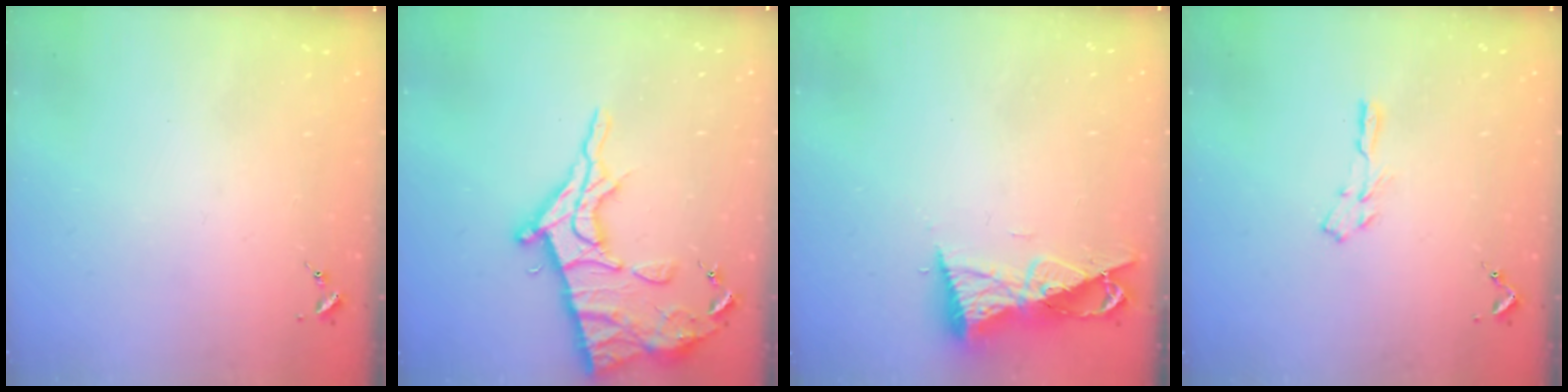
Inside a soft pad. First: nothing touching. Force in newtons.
{"total": 18.4, "press": 18.4, "slide": 1.4}
{"total": 9.4, "press": 9.3, "slide": 0.8}
{"total": 4.3, "press": 4.3, "slide": 0.3}